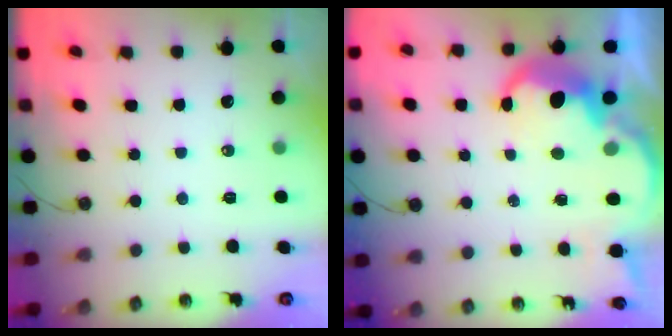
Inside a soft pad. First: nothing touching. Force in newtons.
{"total": 9.2, "press": 9.2, "slide": 0.6}